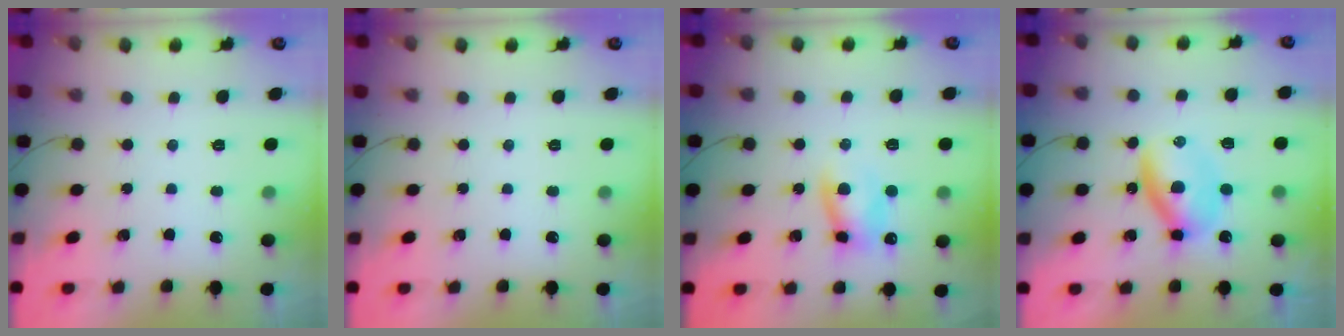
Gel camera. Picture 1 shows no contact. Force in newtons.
{"total": 0.0}
{"total": 8.1, "press": 8.0, "slide": 1.3}
{"total": 6.9, "press": 6.9, "slide": 0.5}